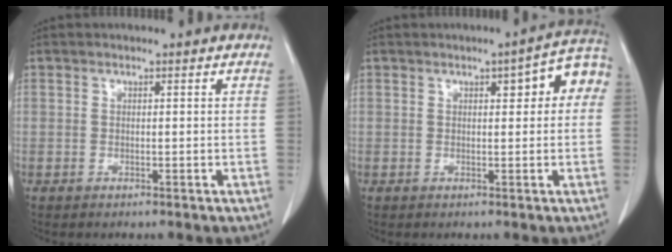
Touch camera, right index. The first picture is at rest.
{"total": 6.4, "force": [1.7, 1.9, 5.8], "torque": [-0.063, 0.027, 0.013]}